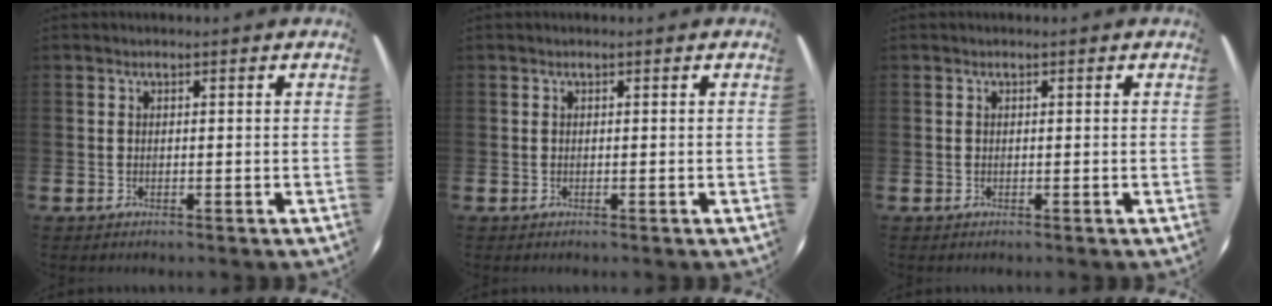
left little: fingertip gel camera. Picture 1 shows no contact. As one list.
[{"total": 0.0}, {"total": 0.0}]